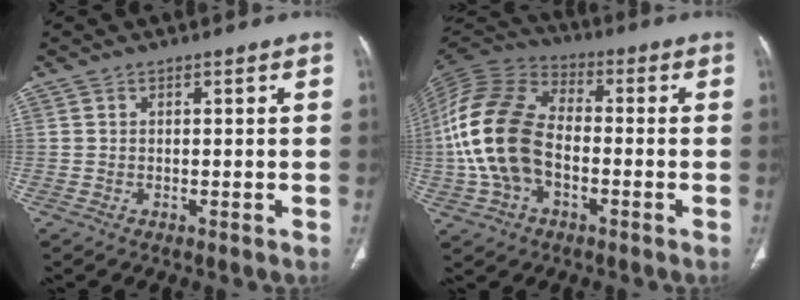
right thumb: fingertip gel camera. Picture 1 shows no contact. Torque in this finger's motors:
{"motor_torque": [0.15, 1.05, 2.06, -0.48, 0.27]}